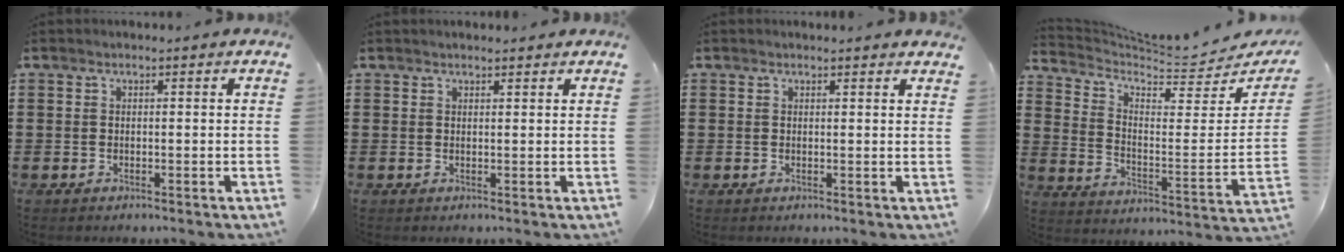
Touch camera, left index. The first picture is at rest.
{"total": 1.0, "force": [1.0, 0.1, 0.2], "torque": [-0.004, 0.000, 0.019]}
{"total": 1.1, "force": [1.1, 0.0, 0.3], "torque": [-0.007, -0.001, 0.021]}
{"total": 5.2, "force": [4.7, 1.0, 1.8], "torque": [-0.058, -0.049, 0.075]}